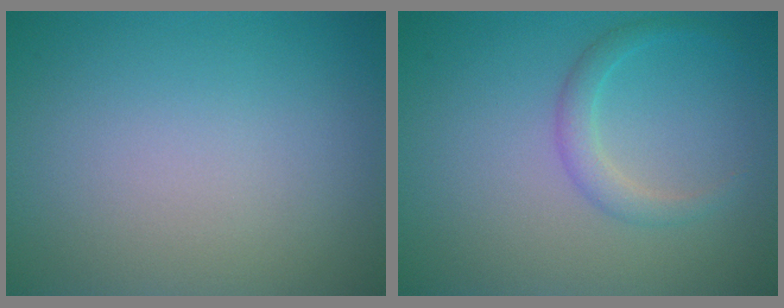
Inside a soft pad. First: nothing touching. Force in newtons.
{"total": 1.8, "press": 1.8, "slide": 0.1}